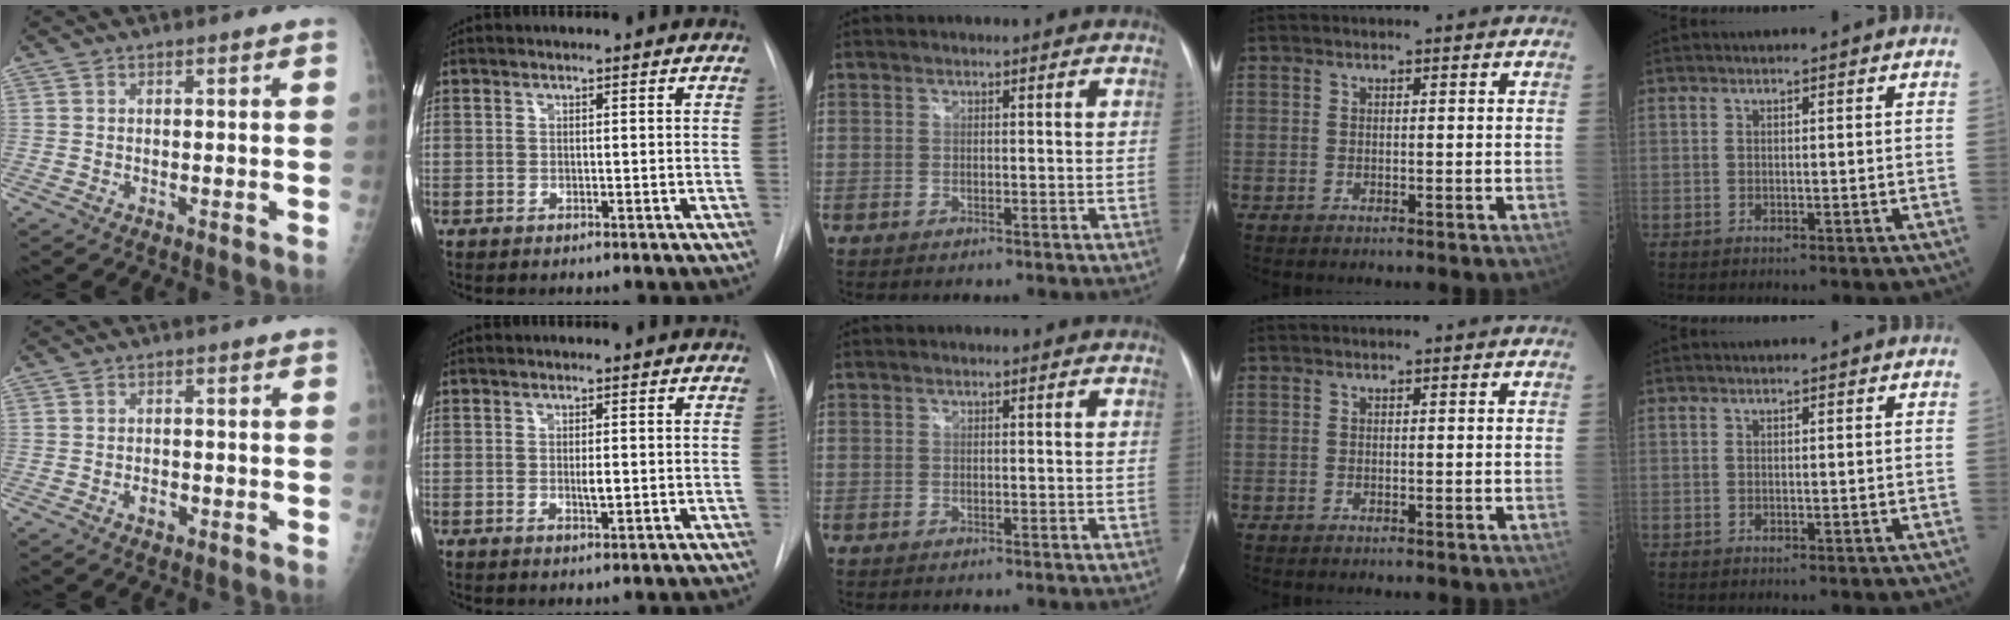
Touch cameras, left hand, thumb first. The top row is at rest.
{"thumb": {"total": 1.9, "force": [-0.8, 1.2, 1.1], "torque": [-0.013, 0.005, -0.012]}, "index": {"total": 1.6, "force": [-0.1, 0.4, 1.6], "torque": [-0.030, -0.004, 0.000]}}